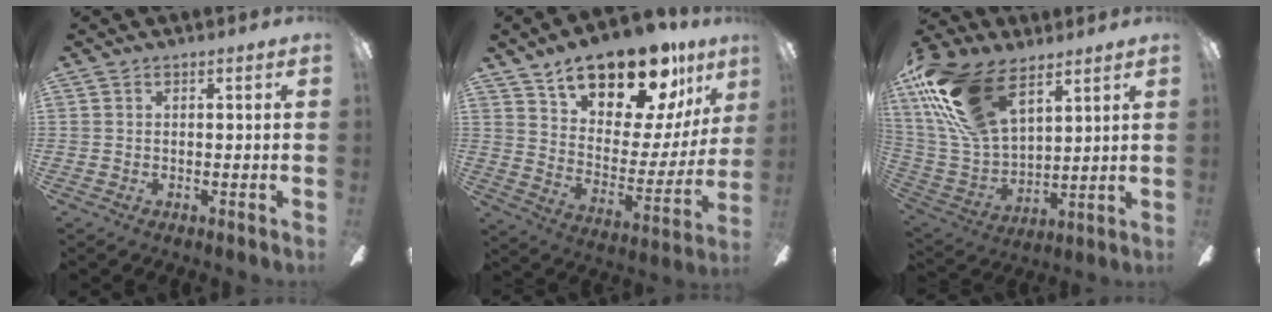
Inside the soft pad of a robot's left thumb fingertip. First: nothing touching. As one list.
[{"total": 21.0, "force": [15.8, 8.4, 10.9], "torque": [-0.172, -0.106, 0.272]}, {"total": 22.8, "force": [12.9, 11.5, 14.9], "torque": [-0.338, -0.038, 0.233]}]